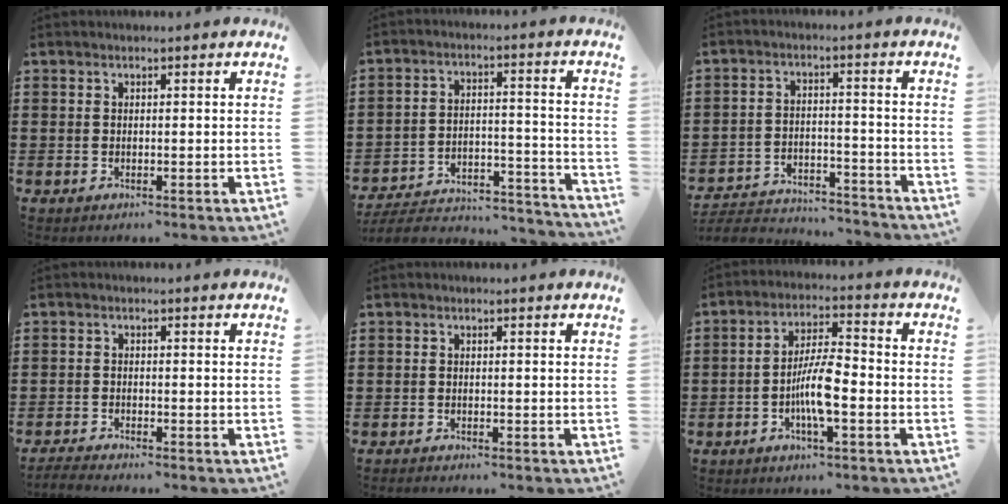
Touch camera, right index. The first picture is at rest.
{"total": 4.8, "force": [-4.3, 1.3, 1.6], "torque": [-0.027, 0.002, -0.088]}
{"total": 4.5, "force": [-4.3, 0.9, 0.8], "torque": [-0.024, 0.004, -0.091]}
{"total": 1.8, "force": [-1.8, -0.1, 0.1], "torque": [-0.004, 0.001, -0.038]}
{"total": 0.8, "force": [-0.8, 0.0, 0.0], "torque": [-0.002, -0.001, -0.016]}
{"total": 7.0, "force": [-2.2, 1.6, 6.4], "torque": [-0.130, -0.002, -0.045]}